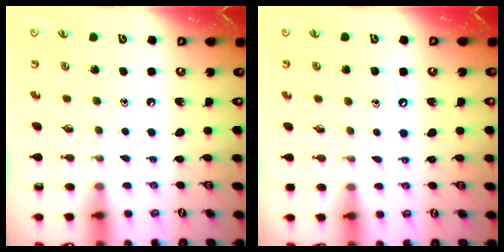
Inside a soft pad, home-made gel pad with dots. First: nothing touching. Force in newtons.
{"total": 4.0, "press": 4.0, "slide": 0.4}